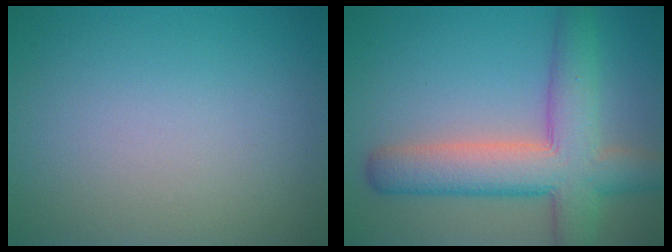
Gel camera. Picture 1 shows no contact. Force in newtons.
{"total": 8.2, "press": 8.2, "slide": 0.4}